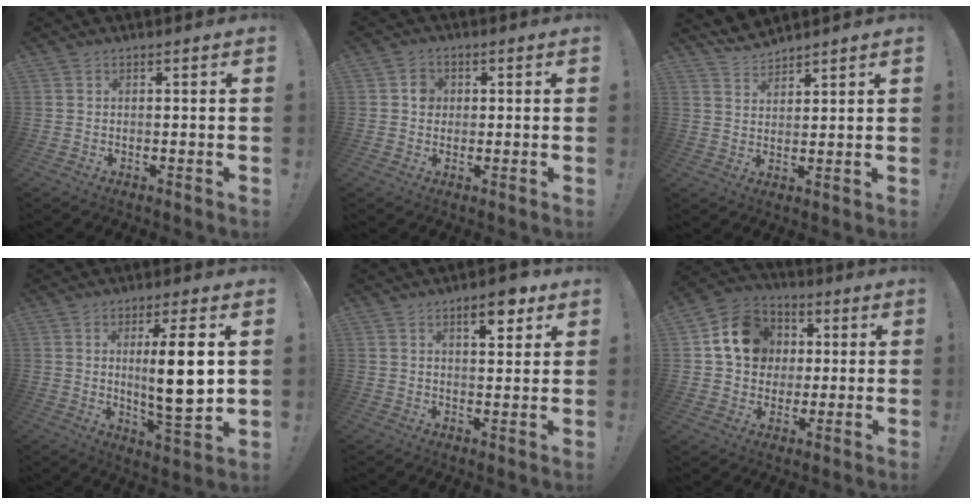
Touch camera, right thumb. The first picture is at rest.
{"total": 4.0, "force": [0.4, 3.6, 1.5], "torque": [-0.009, 0.001, 0.003]}
{"total": 5.4, "force": [5.1, 1.6, 1.1], "torque": [-0.029, -0.030, 0.097]}
{"total": 13.4, "force": [2.1, 2.2, 13.0], "torque": [-0.206, -0.020, 0.022]}
{"total": 7.8, "force": [4.5, 3.1, 5.6], "torque": [-0.059, -0.018, 0.070]}
{"total": 15.5, "force": [3.6, 13.4, 7.0], "torque": [-0.084, 0.005, 0.078]}